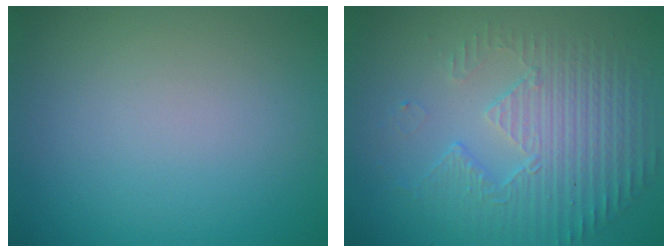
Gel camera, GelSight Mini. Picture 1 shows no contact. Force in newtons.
{"total": 5.4, "press": 3.7, "slide": 3.9}